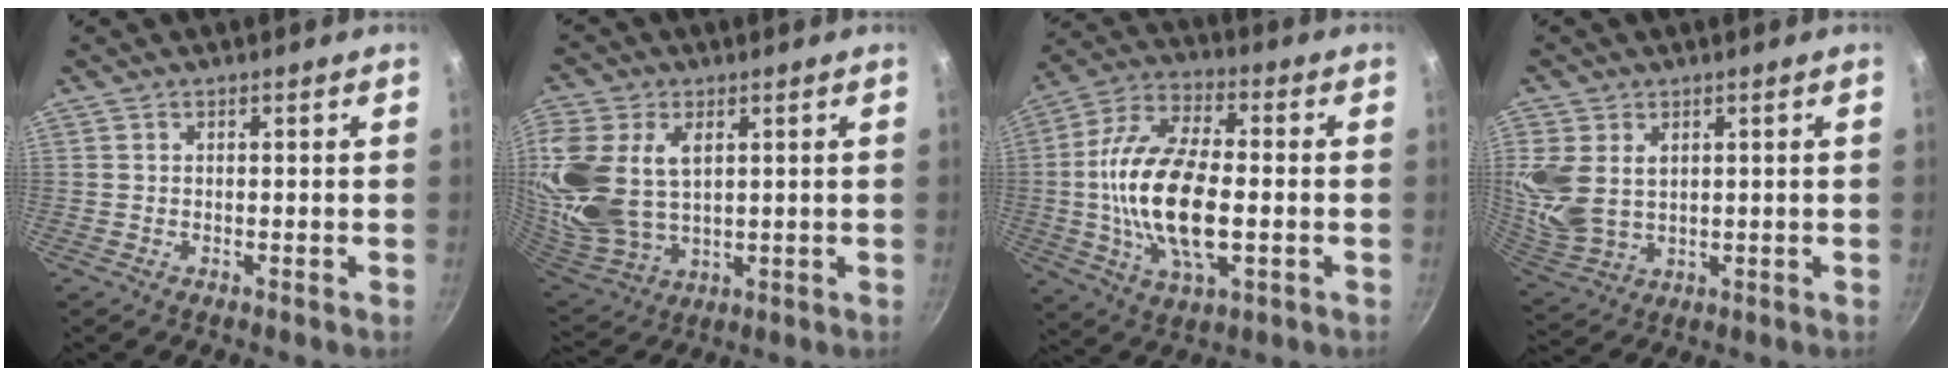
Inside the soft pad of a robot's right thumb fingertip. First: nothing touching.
{"total": 20.1, "force": [4.6, 13.3, 14.4], "torque": [-0.320, -0.013, 0.101]}
{"total": 19.7, "force": [-1.9, 9.5, 17.1], "torque": [-0.321, 0.020, -0.042]}
{"total": 11.6, "force": [3.0, 8.0, 7.8], "torque": [-0.167, -0.018, 0.073]}